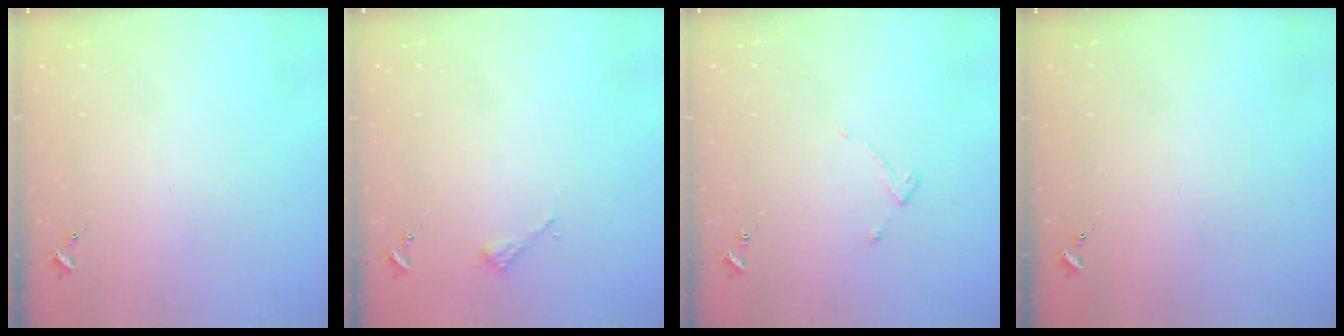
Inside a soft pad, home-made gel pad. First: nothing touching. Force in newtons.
{"total": 2.2, "press": 2.2, "slide": 0.2}
{"total": 3.7, "press": 3.6, "slide": 0.5}
{"total": 0.0}